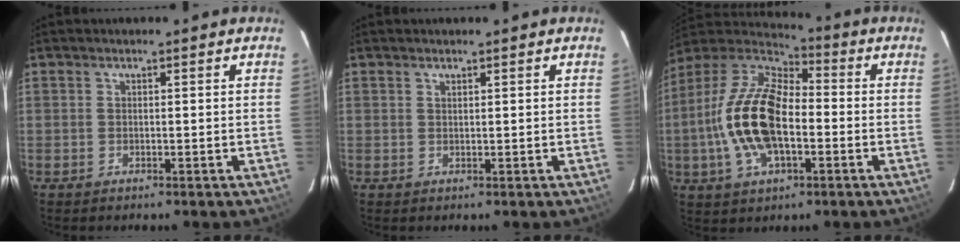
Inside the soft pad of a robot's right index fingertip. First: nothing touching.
{"total": 0.6, "force": [0.6, 0.1, 0.2], "torque": [-0.003, 0.001, 0.011]}
{"total": 18.5, "force": [-3.2, 9.2, 15.8], "torque": [-0.327, 0.004, -0.064]}